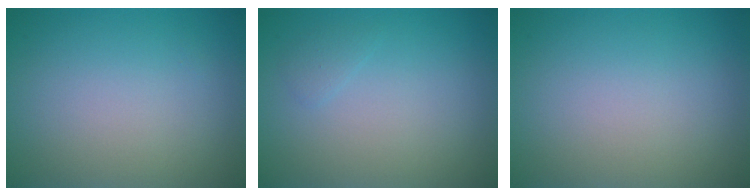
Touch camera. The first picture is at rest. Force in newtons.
{"total": 0.7, "press": 0.7, "slide": 0.0}
{"total": 0.0}